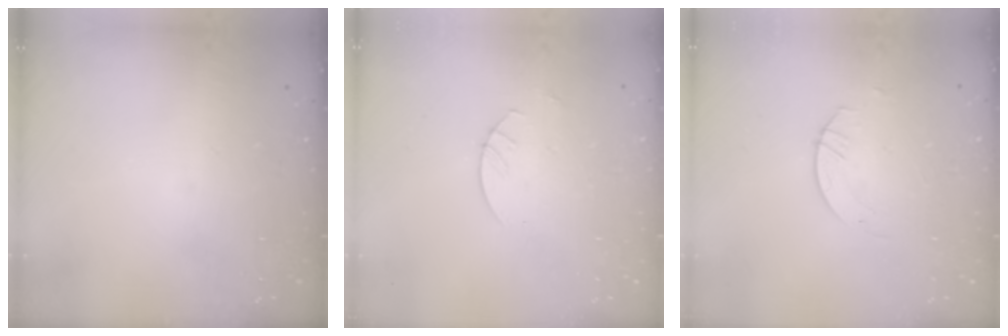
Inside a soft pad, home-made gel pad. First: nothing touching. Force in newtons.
{"total": 2.7, "press": 2.7, "slide": 0.2}
{"total": 1.1, "press": 1.1, "slide": 0.1}